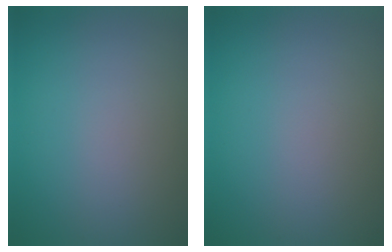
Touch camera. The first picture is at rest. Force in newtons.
{"total": 0.0}